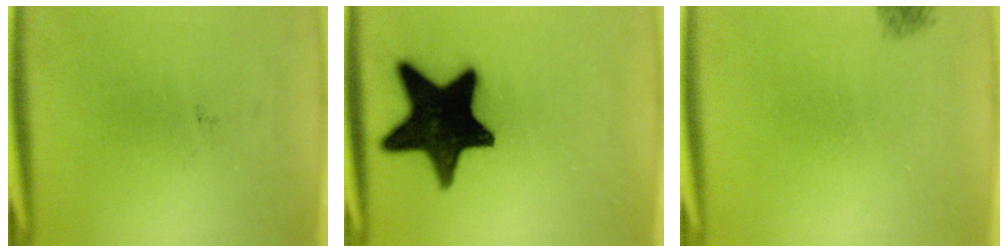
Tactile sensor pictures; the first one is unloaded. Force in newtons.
{"total": 20.0}
{"total": 1.1}